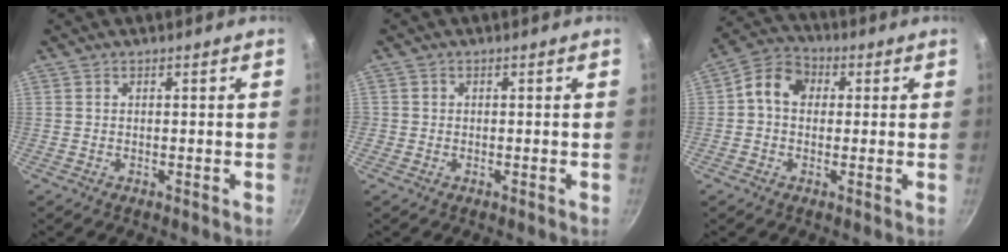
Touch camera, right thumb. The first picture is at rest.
{"total": 1.0, "force": [-0.1, 1.0, 0.1], "torque": [0.001, 0.003, -0.005]}
{"total": 7.8, "force": [0.9, 6.3, 4.5], "torque": [-0.056, 0.017, -0.006]}